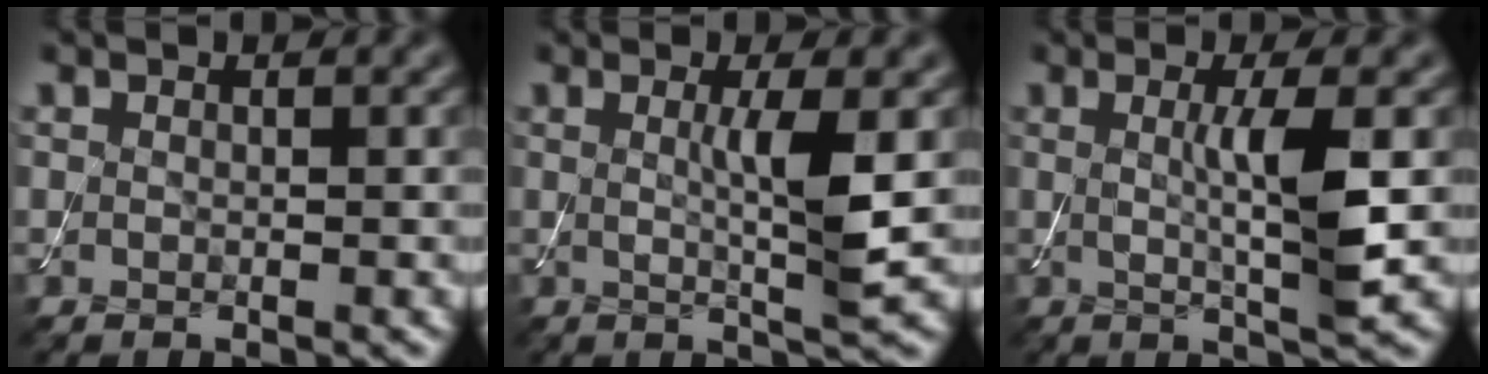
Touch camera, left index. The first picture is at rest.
{"total": 4.1, "force": [0.4, 0.6, 4.0], "torque": [-0.070, -0.009, 0.006]}
{"total": 4.7, "force": [0.3, 0.7, 4.6], "torque": [-0.080, -0.006, 0.006]}